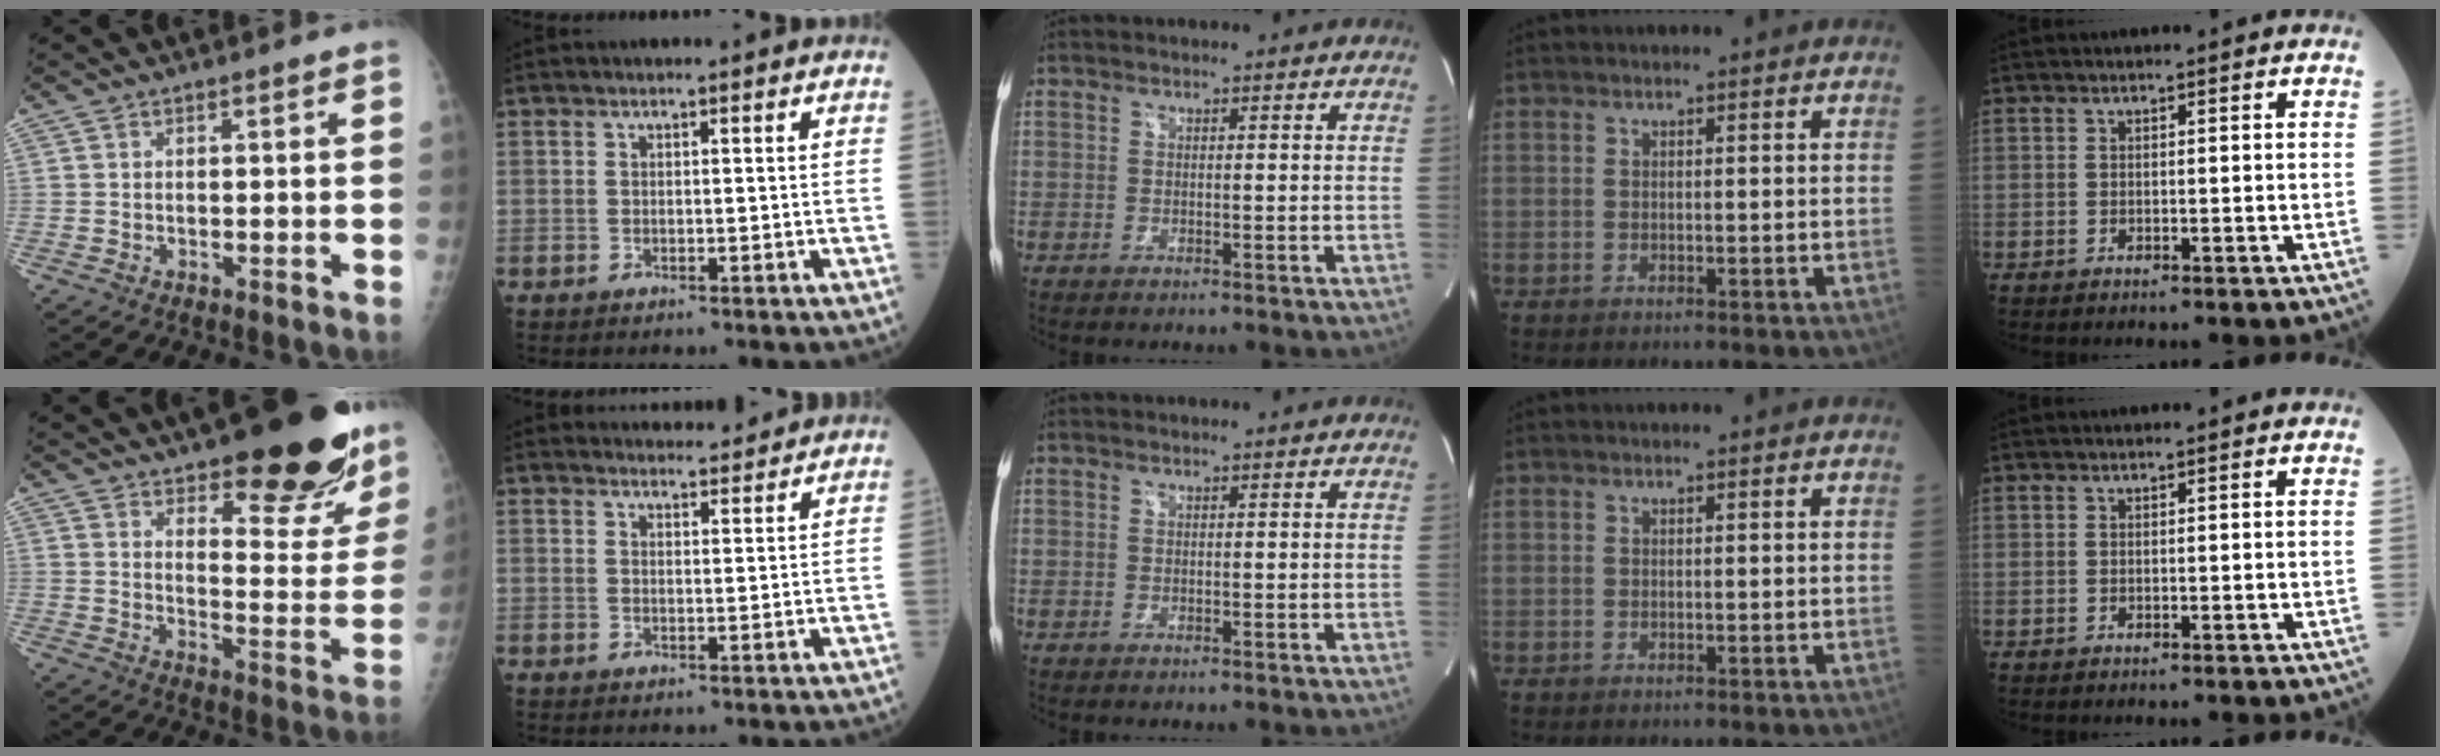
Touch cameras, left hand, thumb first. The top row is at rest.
{"thumb": {"total": 22.0, "force": [15.7, 7.4, 13.6], "torque": [-0.128, -0.100, 0.205]}, "index": {"total": 4.8, "force": [4.7, 1.0, 0.4], "torque": [0.000, 0.008, 0.052]}}